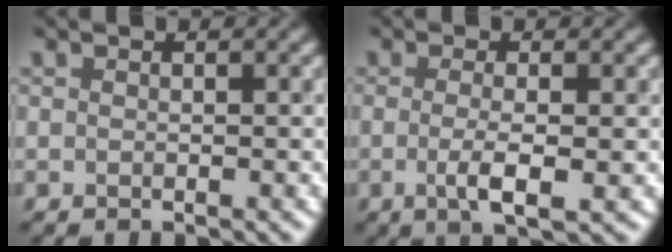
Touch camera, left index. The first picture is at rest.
{"total": 3.1, "force": [-0.6, 0.8, 3.0], "torque": [-0.056, -0.008, -0.009]}